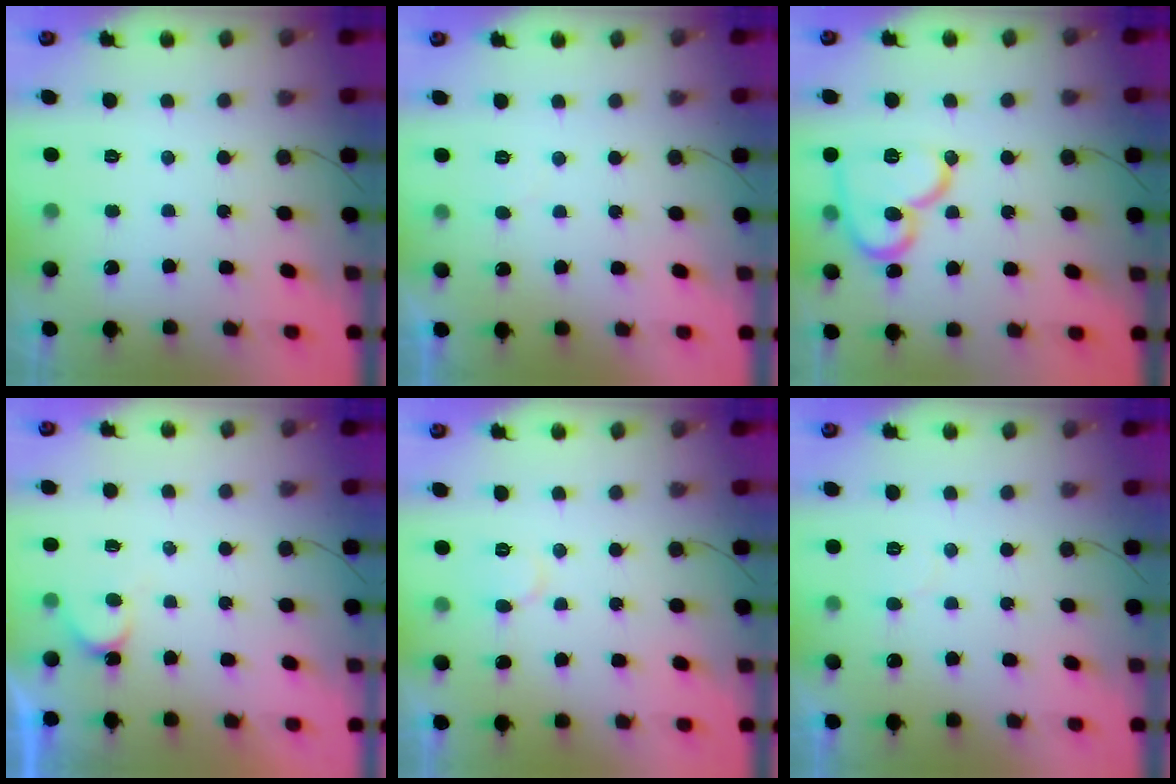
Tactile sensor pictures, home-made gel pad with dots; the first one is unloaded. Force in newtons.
{"total": 2.3, "press": 2.3, "slide": 0.2}
{"total": 15.7, "press": 15.6, "slide": 1.6}
{"total": 4.0, "press": 4.0, "slide": 0.1}
{"total": 4.0, "press": 4.0, "slide": 0.5}
{"total": 4.1, "press": 4.0, "slide": 0.4}